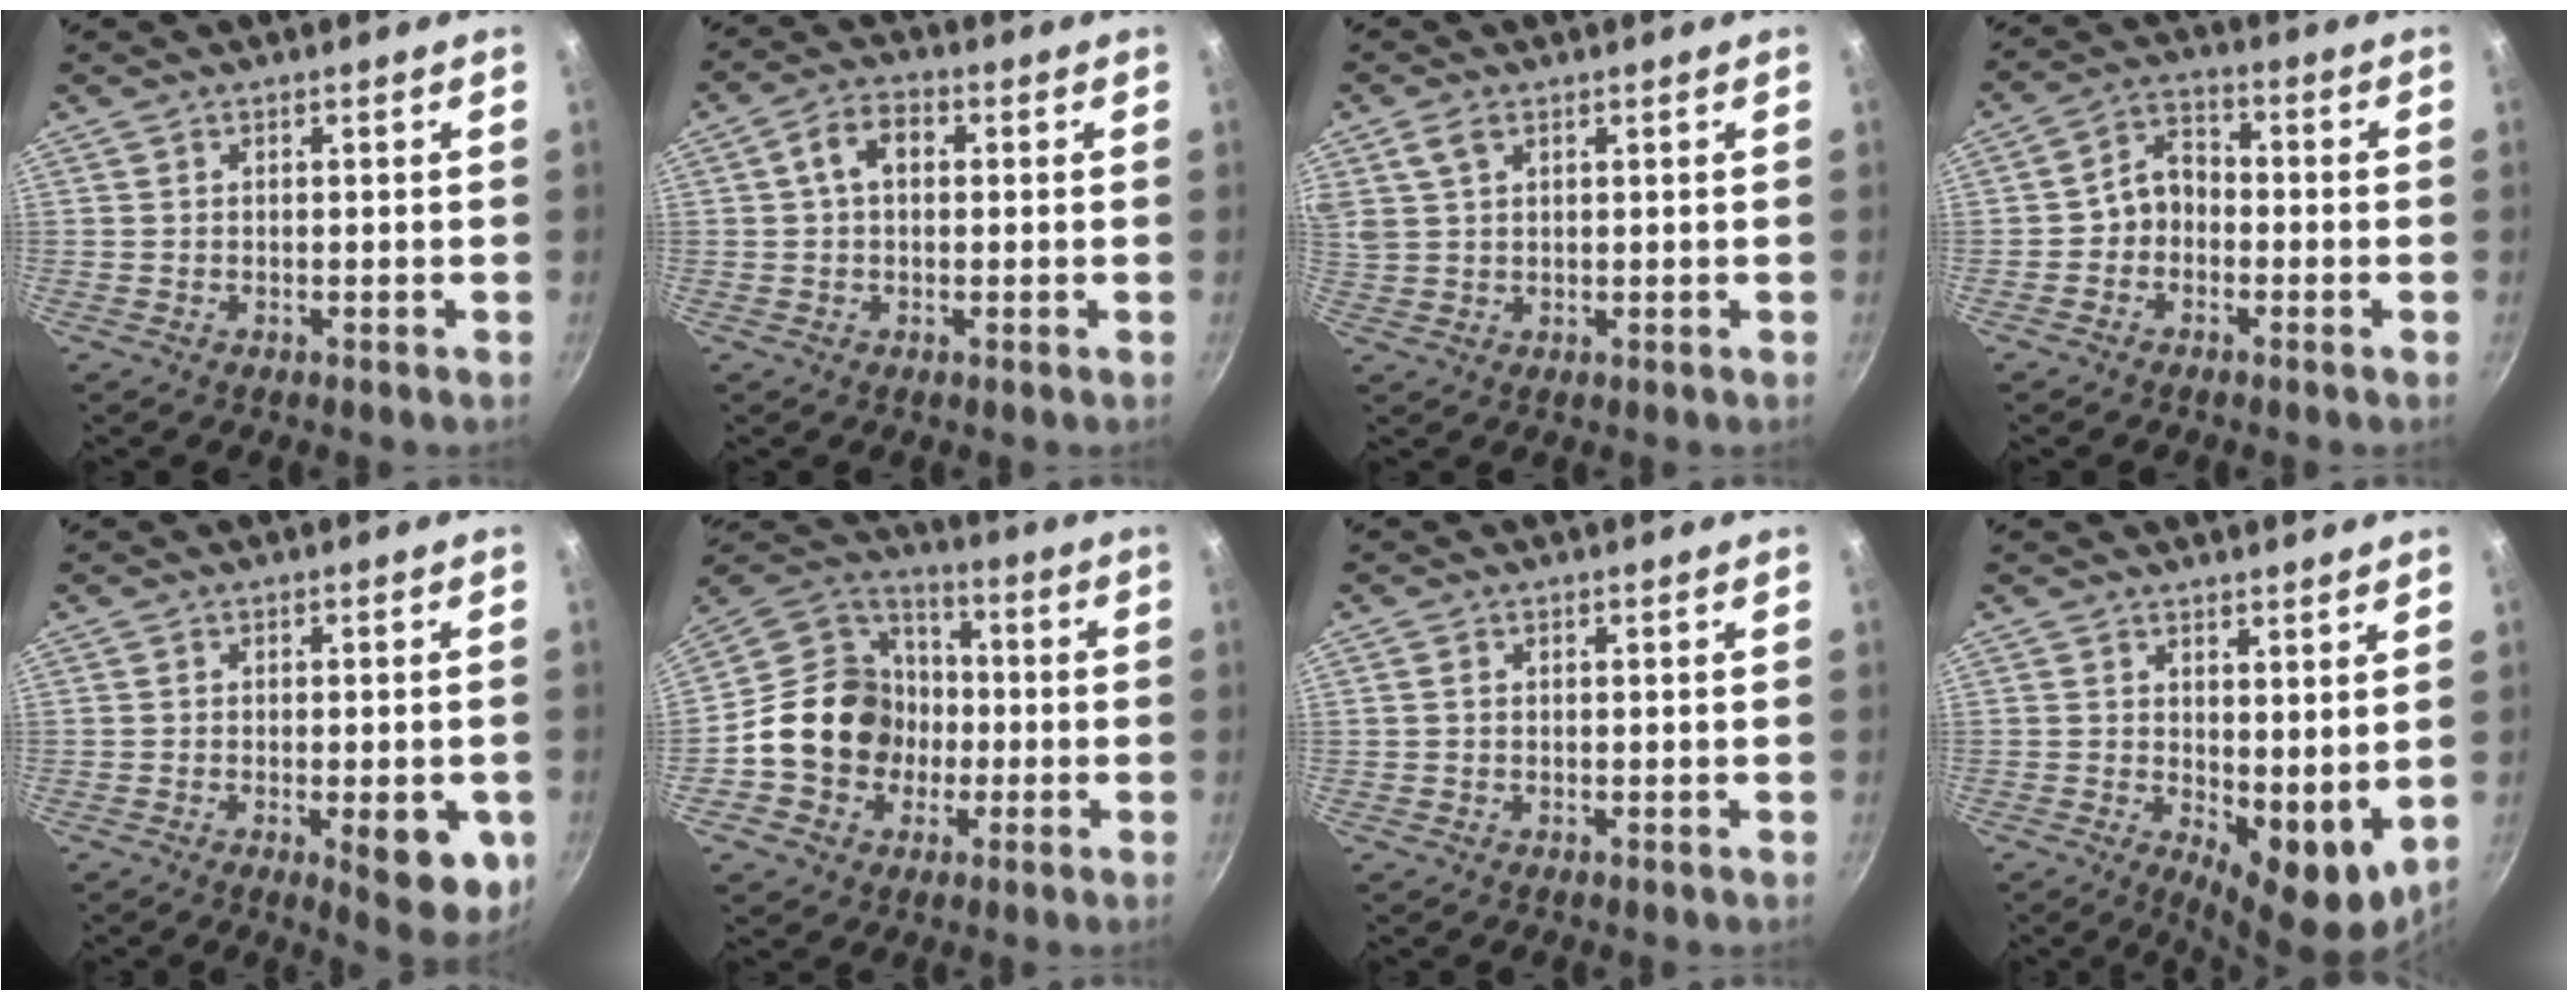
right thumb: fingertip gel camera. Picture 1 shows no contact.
{"total": 5.9, "force": [1.0, 4.0, 4.2], "torque": [-0.062, 0.016, 0.007]}
{"total": 4.2, "force": [2.1, 2.5, 2.6], "torque": [-0.048, 0.000, 0.043]}
{"total": 5.7, "force": [-1.5, 4.5, 3.2], "torque": [-0.027, 0.030, -0.038]}
{"total": 9.7, "force": [-2.8, 3.5, 8.6], "torque": [-0.082, 0.006, -0.031]}
{"total": 16.8, "force": [-2.7, 14.5, 8.0], "torque": [-0.107, 0.044, -0.056]}
{"total": 0.8, "force": [0.0, 0.6, 0.4], "torque": [-0.007, 0.004, -0.001]}
{"total": 8.7, "force": [1.5, 4.1, 7.6], "torque": [-0.089, -0.026, 0.030]}